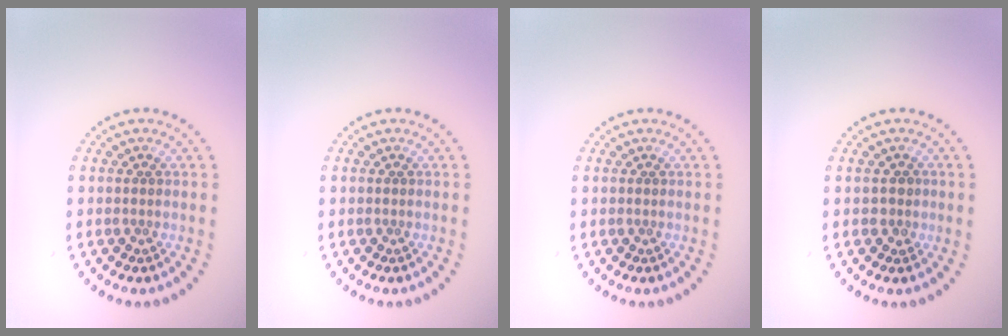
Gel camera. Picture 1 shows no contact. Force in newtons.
{"total": 0.0}
{"total": 0.0}
{"total": 1.0, "press": 0.8, "slide": 0.5}